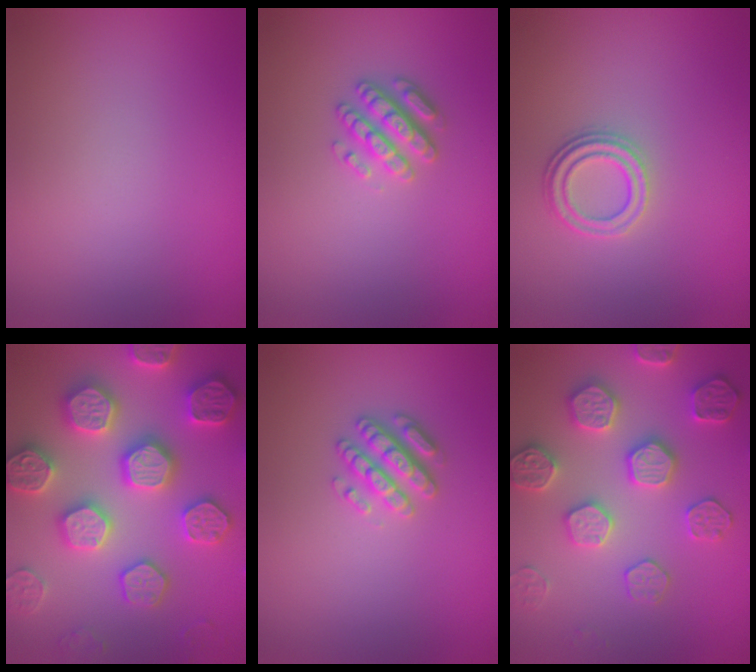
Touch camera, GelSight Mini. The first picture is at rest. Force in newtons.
{"total": 2.8, "press": 2.7, "slide": 0.6}
{"total": 2.8, "press": 2.3, "slide": 1.6}
{"total": 7.9, "press": 7.7, "slide": 1.6}
{"total": 2.8, "press": 2.7, "slide": 0.6}
{"total": 4.9, "press": 4.9, "slide": 0.5}